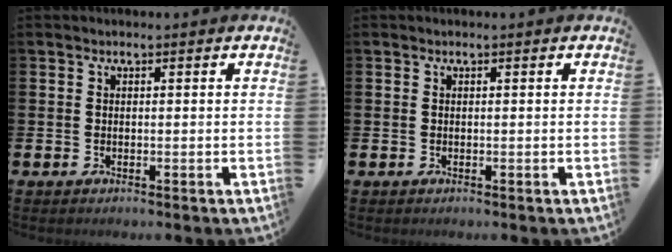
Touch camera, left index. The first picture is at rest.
{"total": 0.0}